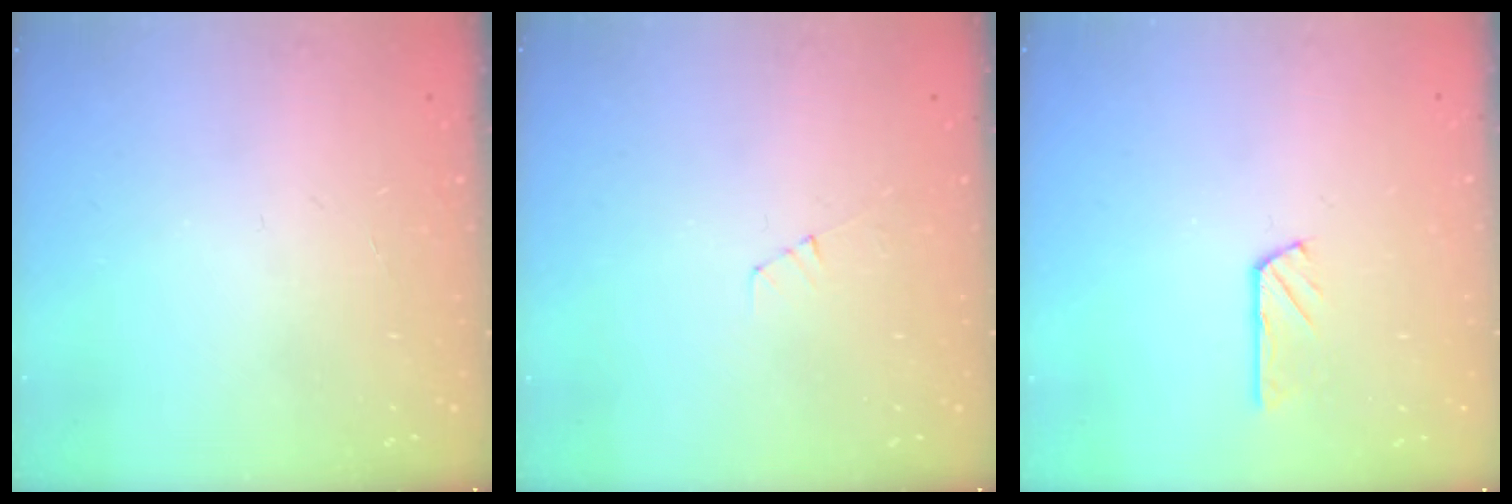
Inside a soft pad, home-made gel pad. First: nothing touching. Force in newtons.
{"total": 3.5, "press": 3.4, "slide": 0.5}
{"total": 2.7, "press": 2.7, "slide": 0.1}